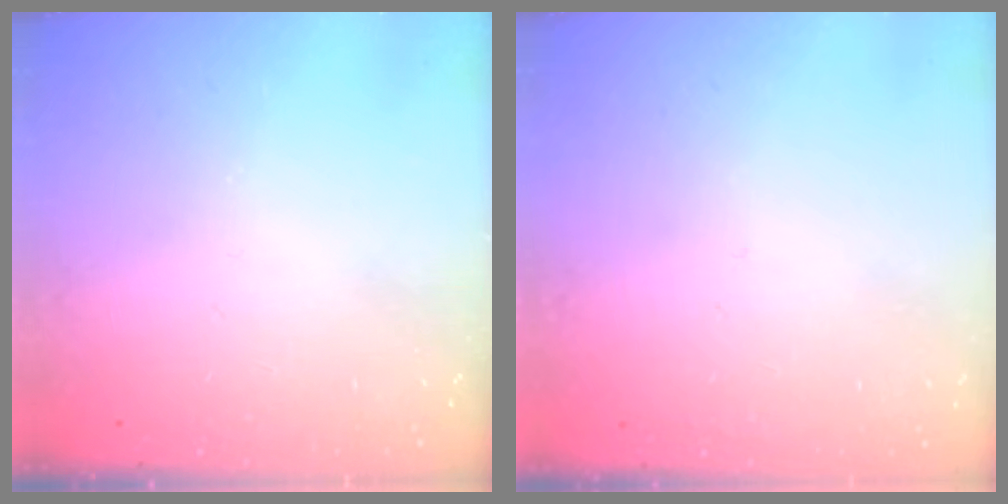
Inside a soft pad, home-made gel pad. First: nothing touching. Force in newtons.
{"total": 2.7, "press": 2.7, "slide": 0.3}